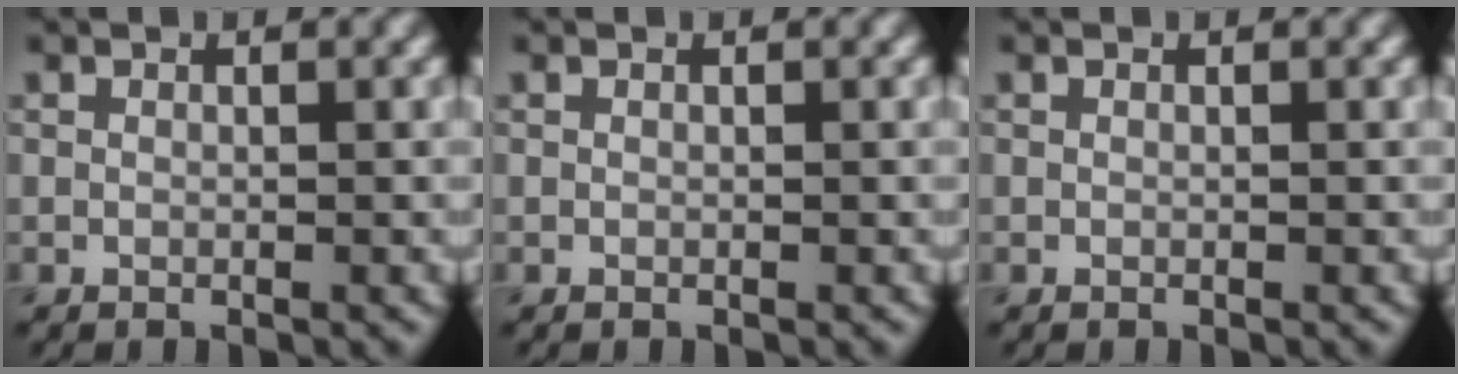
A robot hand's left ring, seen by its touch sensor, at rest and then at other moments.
{"total": 0.0}
{"total": 0.0}